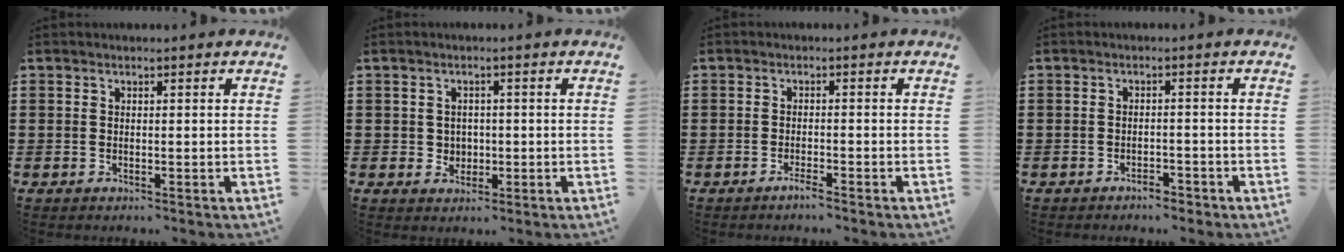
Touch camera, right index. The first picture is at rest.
{"total": 2.2, "force": [-0.1, 2.1, 0.5], "torque": [-0.010, 0.007, -0.007]}
{"total": 1.5, "force": [-1.3, 0.0, 0.7], "torque": [-0.015, -0.004, -0.023]}
{"total": 1.9, "force": [-1.9, 0.3, 0.3], "torque": [-0.014, -0.001, -0.038]}